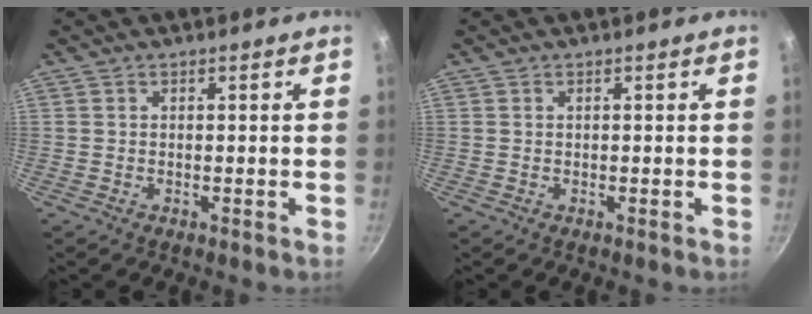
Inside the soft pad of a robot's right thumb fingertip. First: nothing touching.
{"total": 0.0}